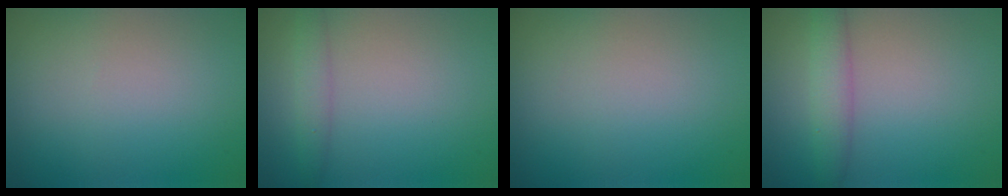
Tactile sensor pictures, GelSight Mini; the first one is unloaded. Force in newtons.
{"total": 1.7, "press": 1.7, "slide": 0.2}
{"total": 0.0}
{"total": 2.7, "press": 2.7, "slide": 0.2}